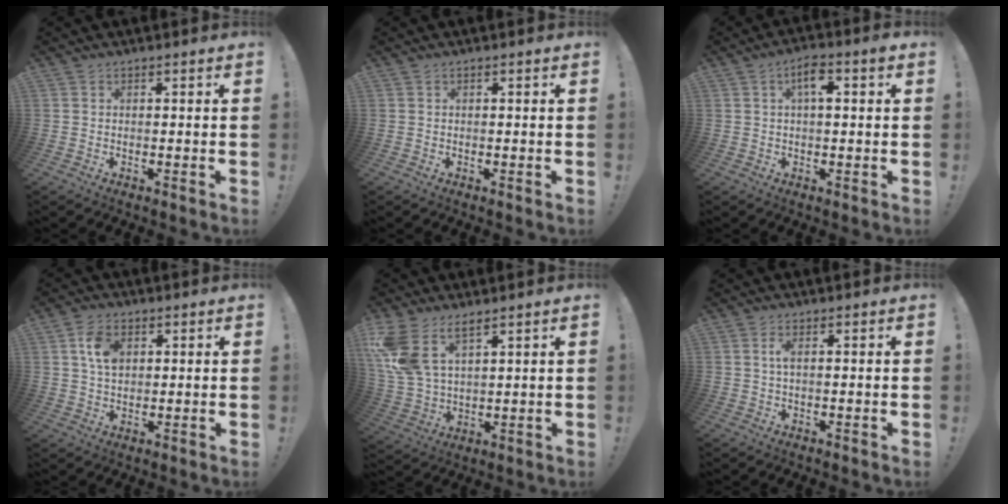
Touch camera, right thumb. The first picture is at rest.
{"total": 0.0}
{"total": 5.5, "force": [1.3, 1.9, 5.0], "torque": [-0.075, 0.004, 0.015]}
{"total": 7.5, "force": [2.2, 4.9, 5.2], "torque": [-0.079, 0.003, 0.042]}
{"total": 10.6, "force": [6.8, 5.1, 6.4], "torque": [-0.144, -0.025, 0.138]}
{"total": 2.0, "force": [0.2, 0.4, 2.0], "torque": [-0.034, 0.000, 0.000]}